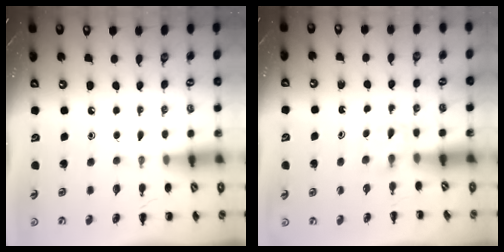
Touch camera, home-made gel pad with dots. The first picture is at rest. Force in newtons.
{"total": 2.4, "press": 2.3, "slide": 0.9}